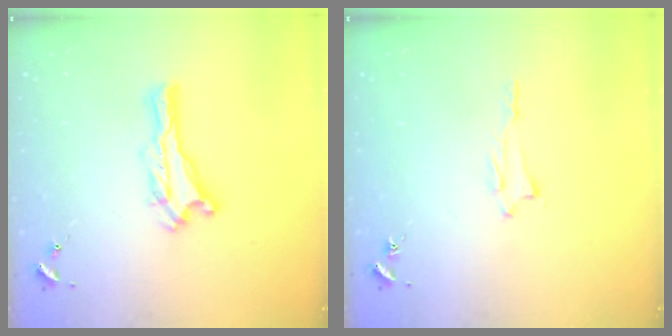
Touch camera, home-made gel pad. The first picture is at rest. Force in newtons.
{"total": 1.2, "press": 1.2, "slide": 0.1}